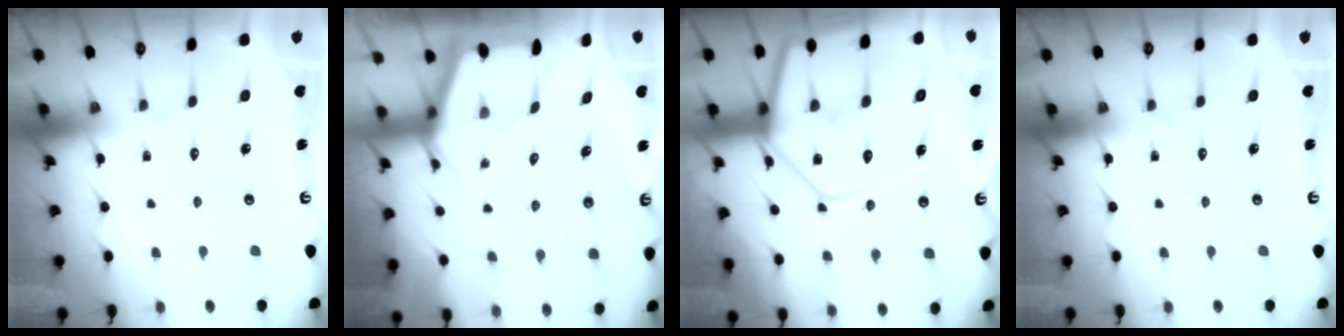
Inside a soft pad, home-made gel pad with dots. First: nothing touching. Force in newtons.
{"total": 2.5, "press": 2.4, "slide": 0.3}
{"total": 19.7, "press": 19.6, "slide": 1.7}
{"total": 0.0}